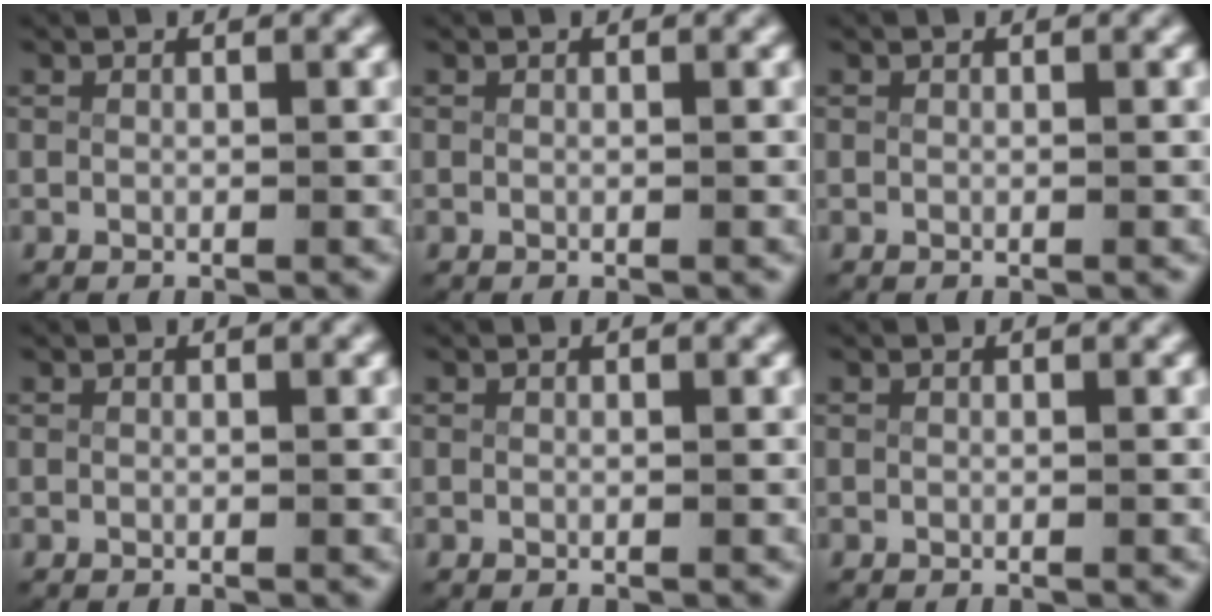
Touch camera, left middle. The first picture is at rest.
{"total": 0.0}
{"total": 0.0}
{"total": 0.0}
{"total": 0.0}
{"total": 0.0}